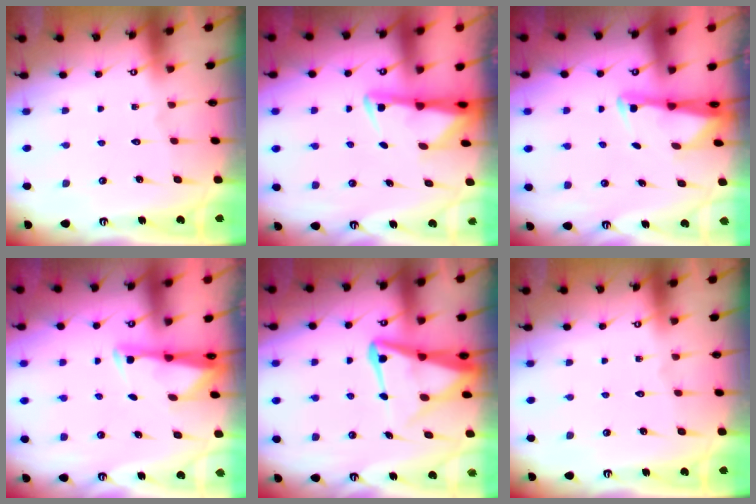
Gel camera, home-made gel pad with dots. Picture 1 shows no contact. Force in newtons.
{"total": 2.9, "press": 2.8, "slide": 0.7}
{"total": 2.7, "press": 2.7, "slide": 0.5}
{"total": 2.8, "press": 2.8, "slide": 0.4}
{"total": 8.7, "press": 8.6, "slide": 1.0}
{"total": 0.0}